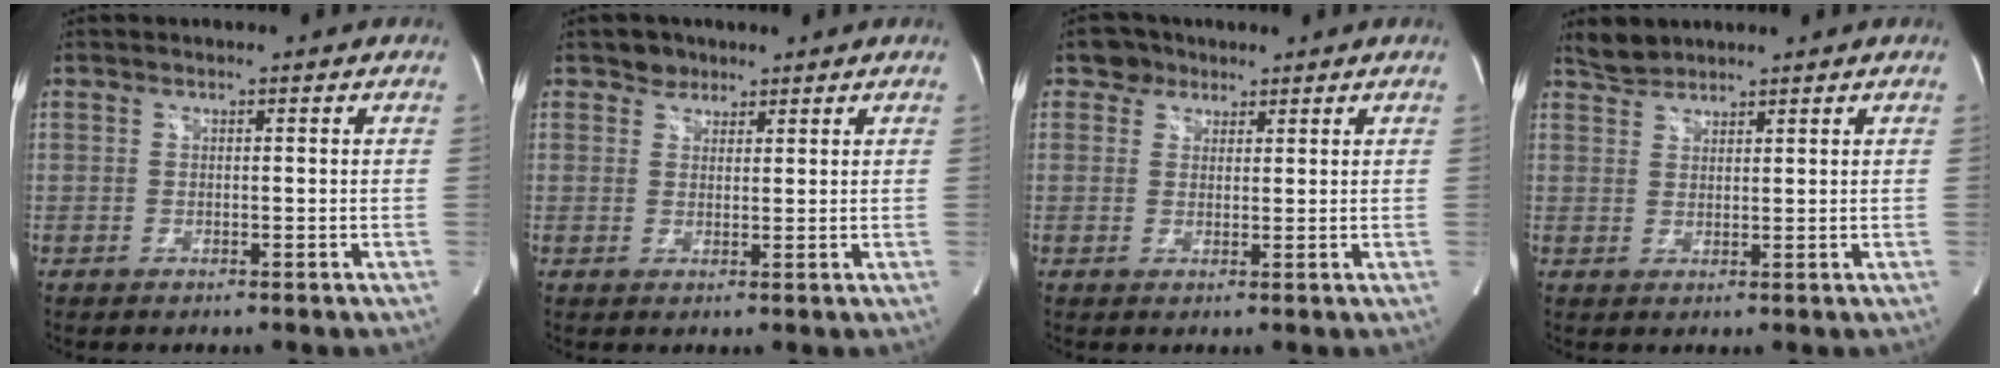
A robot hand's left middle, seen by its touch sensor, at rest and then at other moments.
{"total": 2.3, "force": [1.7, 1.5, 0.0], "torque": [0.002, 0.000, 0.023]}
{"total": 2.9, "force": [2.0, 2.1, 0.1], "torque": [-0.002, 0.005, 0.028]}
{"total": 2.6, "force": [2.6, 0.6, -0.1], "torque": [-0.005, 0.008, 0.051]}